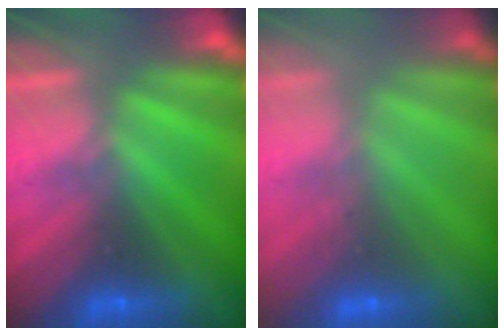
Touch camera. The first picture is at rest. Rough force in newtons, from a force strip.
{"total": 2.5}